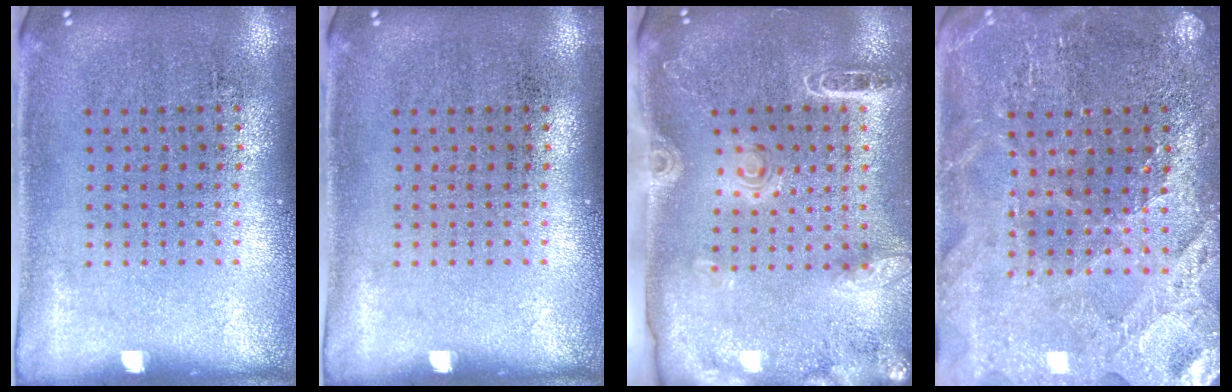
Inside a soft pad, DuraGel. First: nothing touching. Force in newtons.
{"total": 0.0}
{"total": 1.9, "press": 1.9, "slide": 0.3}
{"total": 2.6, "press": 2.6, "slide": 0.4}